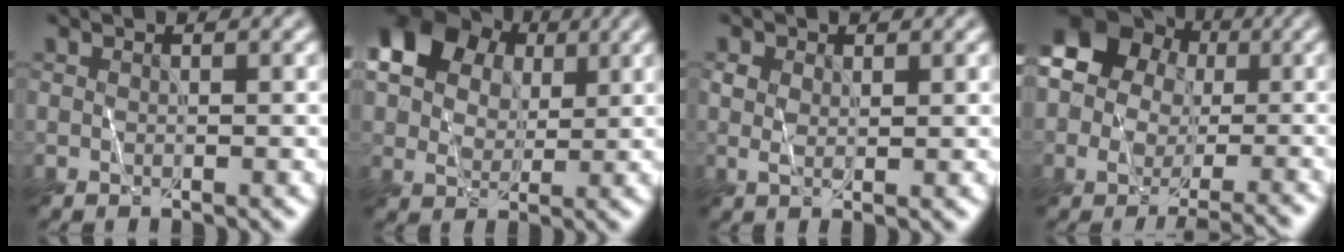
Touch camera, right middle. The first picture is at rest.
{"total": 12.6, "force": [5.1, 9.0, 7.2], "torque": [-0.137, 0.037, 0.082]}
{"total": 1.5, "force": [0.5, 0.9, 1.1], "torque": [-0.022, 0.001, 0.011]}
{"total": 11.1, "force": [-1.6, 9.8, 4.9], "torque": [-0.064, 0.035, -0.064]}